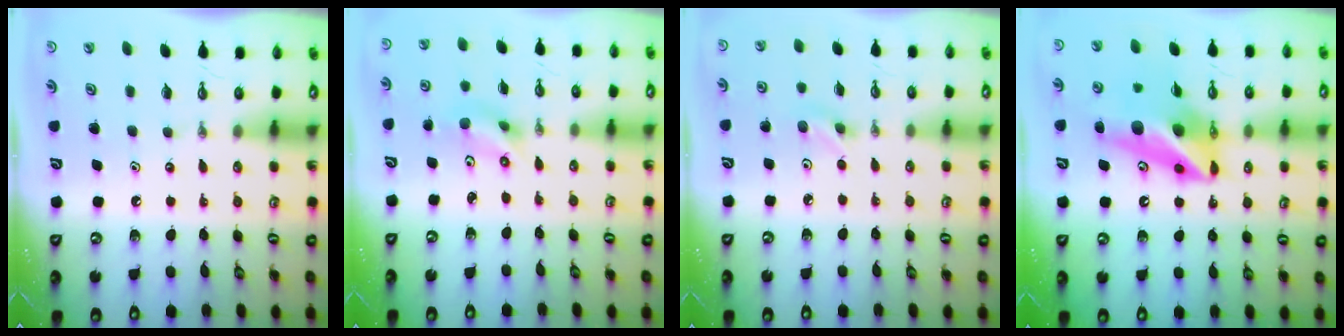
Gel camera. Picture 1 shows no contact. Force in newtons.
{"total": 4.9, "press": 2.9, "slide": 3.9}
{"total": 3.9, "press": 3.7, "slide": 1.3}
{"total": 14.1, "press": 13.9, "slide": 2.0}